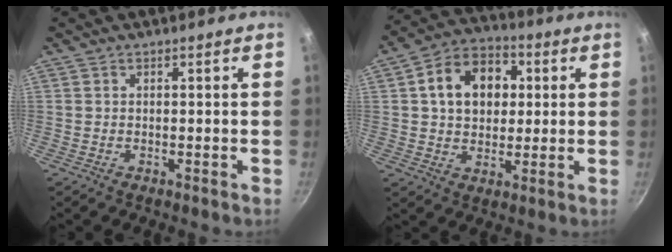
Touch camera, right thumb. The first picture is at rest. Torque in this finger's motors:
{"motor_torque": [-0.62, 1.11, 0.35, -0.14, 0.12]}